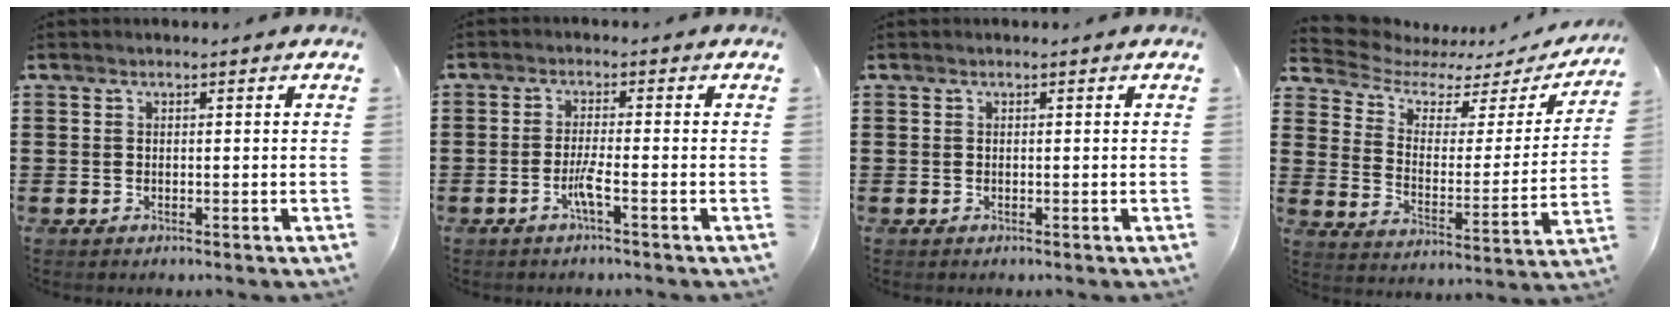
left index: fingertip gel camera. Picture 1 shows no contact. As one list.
[{"total": 3.3, "force": [-1.6, -0.1, 2.9], "torque": [-0.058, -0.005, -0.033]}, {"total": 0.0}, {"total": 5.5, "force": [4.6, 2.3, 2.0], "torque": [-0.068, -0.030, 0.077]}]